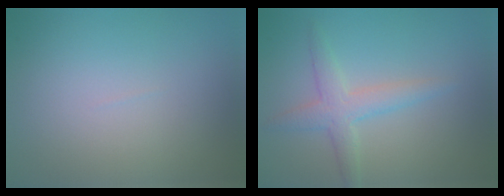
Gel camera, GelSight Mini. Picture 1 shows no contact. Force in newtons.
{"total": 2.8, "press": 2.8, "slide": 0.1}